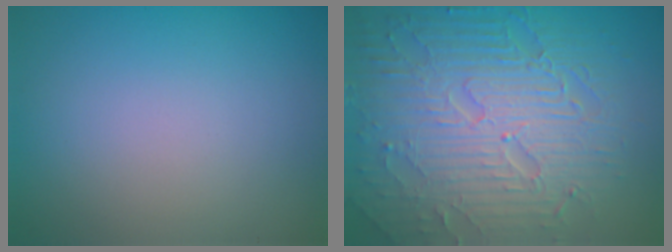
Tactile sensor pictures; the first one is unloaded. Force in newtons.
{"total": 9.0, "press": 6.4, "slide": 6.4}